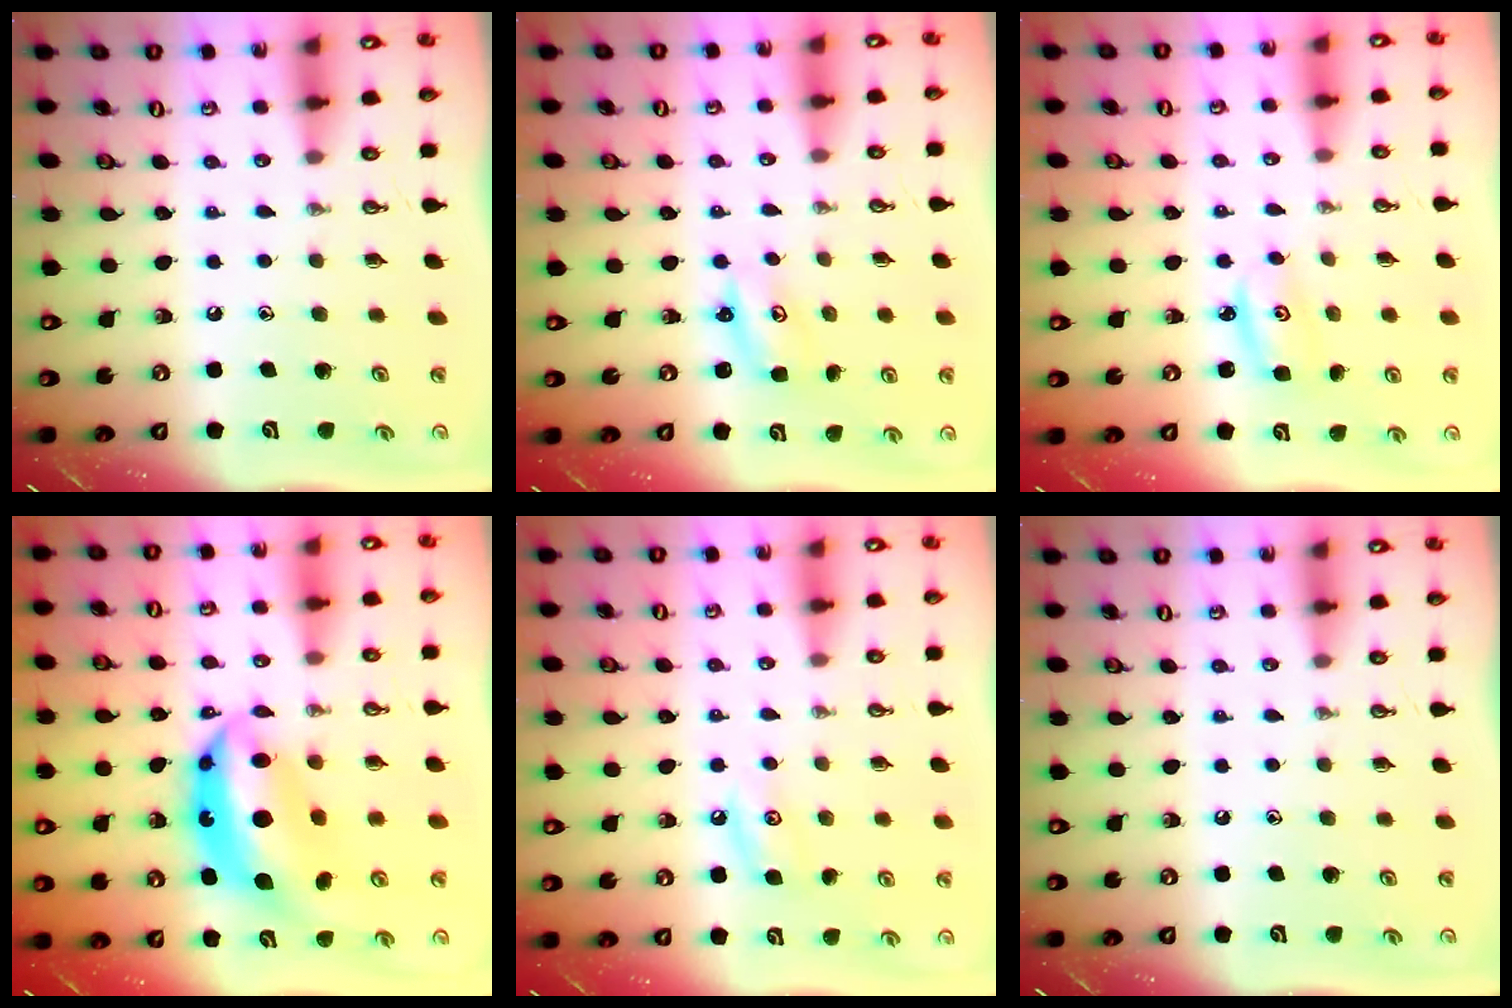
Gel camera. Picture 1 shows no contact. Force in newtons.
{"total": 2.6, "press": 2.5, "slide": 0.3}
{"total": 3.3, "press": 3.3, "slide": 0.5}
{"total": 15.4, "press": 15.3, "slide": 1.9}
{"total": 6.3, "press": 6.3, "slide": 0.8}
{"total": 0.0}